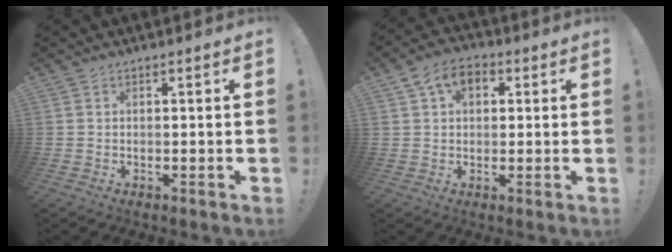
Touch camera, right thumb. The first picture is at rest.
{"total": 8.3, "force": [3.2, 5.8, 5.0], "torque": [-0.075, -0.001, 0.060]}